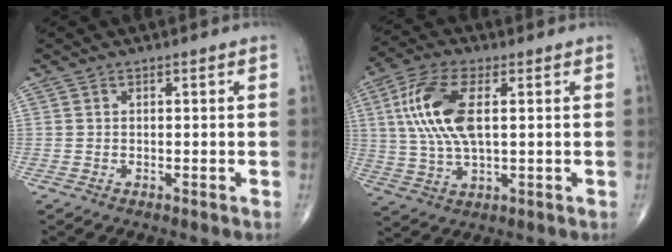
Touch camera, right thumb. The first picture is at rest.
{"total": 13.3, "force": [2.6, 5.8, 11.7], "torque": [-0.255, 0.006, 0.052]}